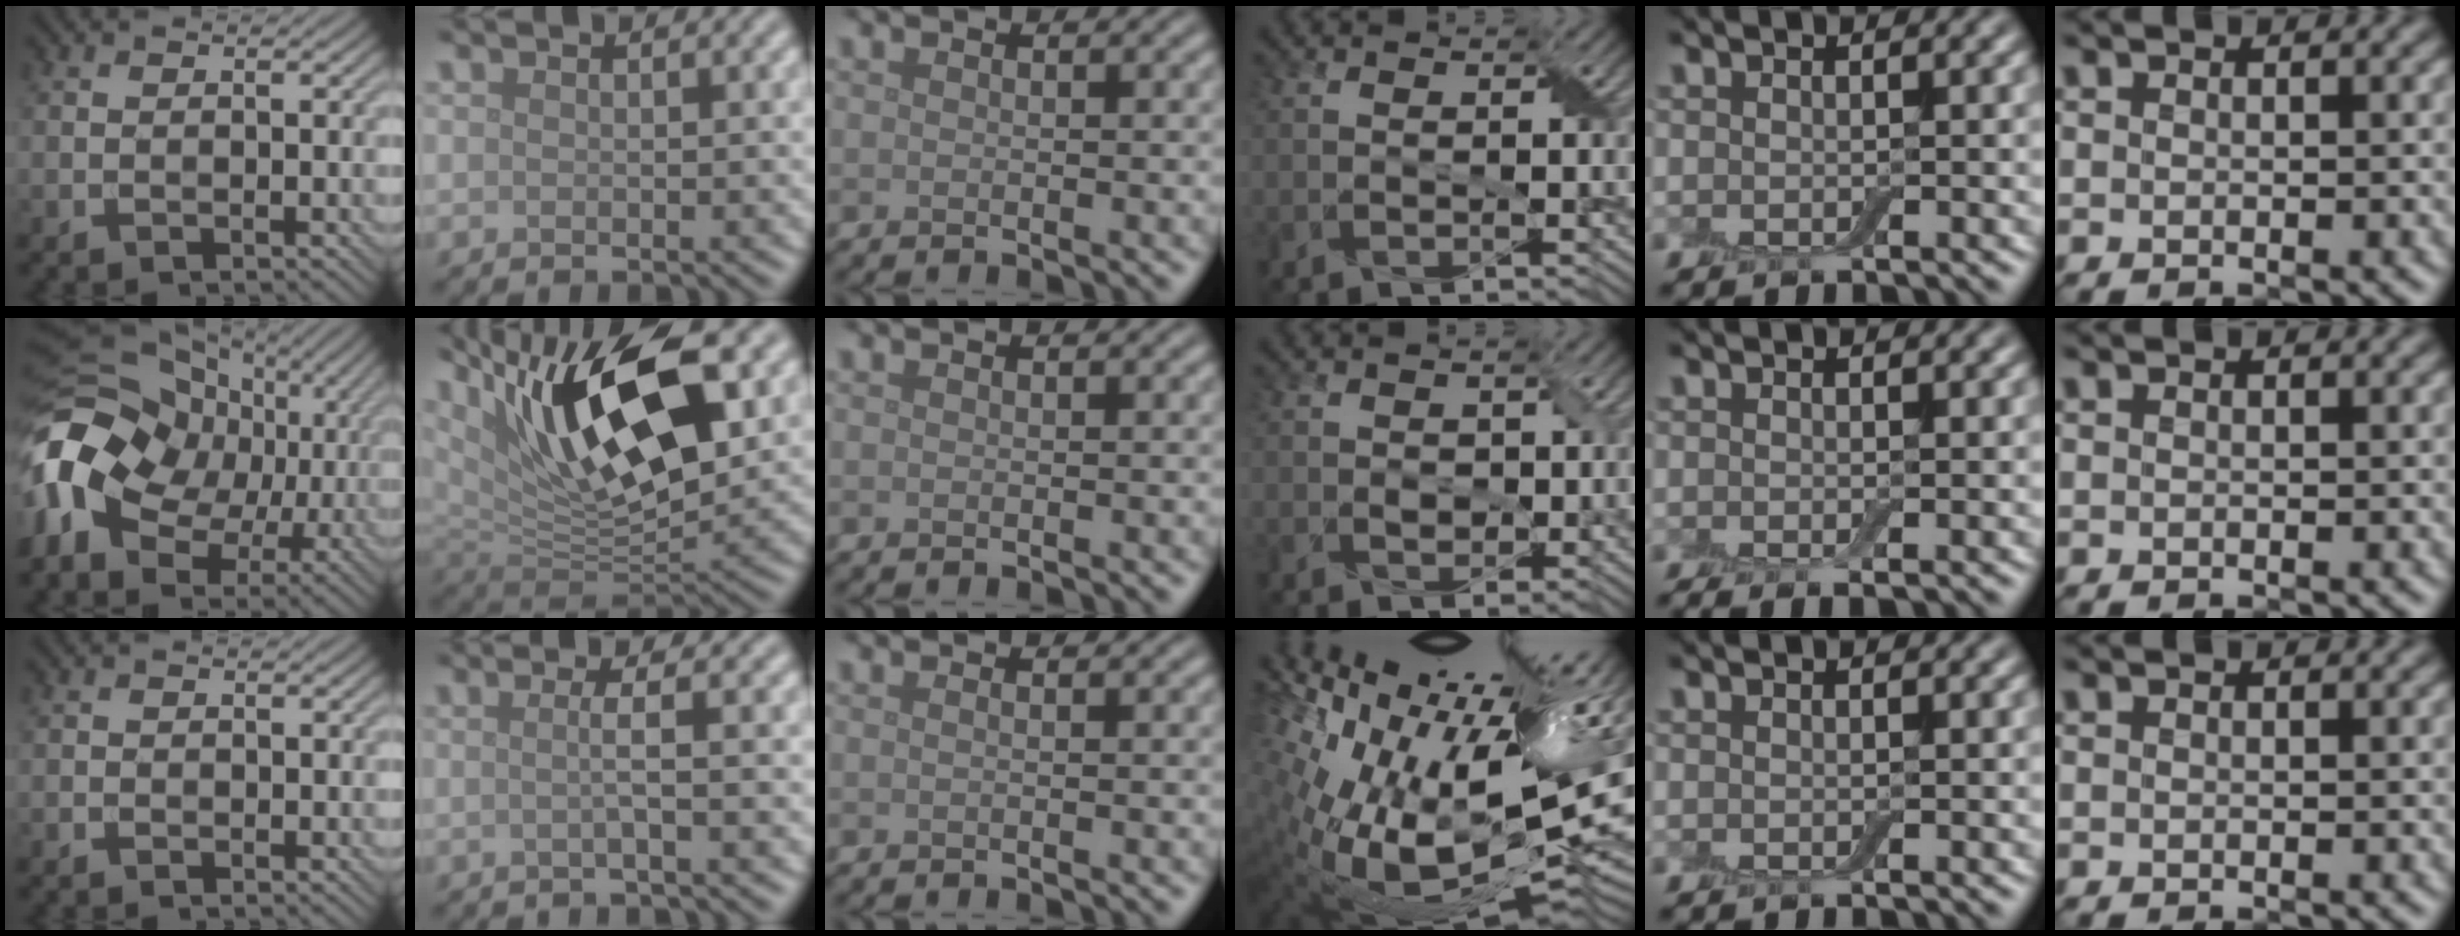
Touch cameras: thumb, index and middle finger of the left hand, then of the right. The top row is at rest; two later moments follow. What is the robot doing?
{"motion": "peel", "object": "aluminum foil"}